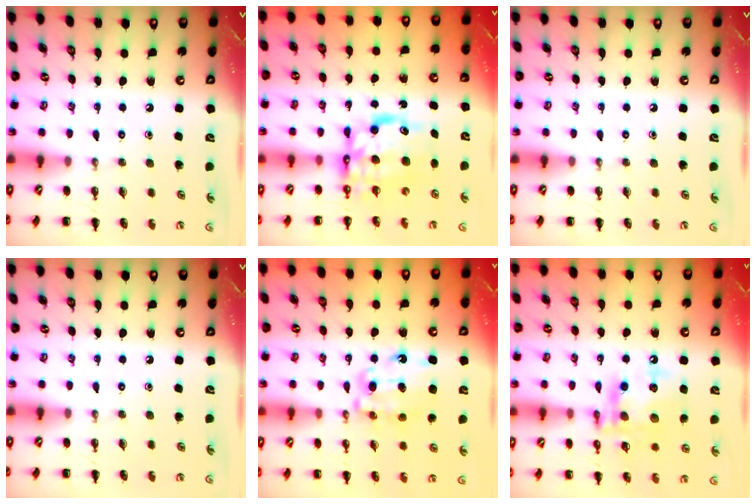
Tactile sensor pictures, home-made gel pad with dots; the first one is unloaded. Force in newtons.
{"total": 7.6, "press": 7.3, "slide": 1.8}
{"total": 0.0}
{"total": 0.0}
{"total": 9.7, "press": 9.7, "slide": 0.7}
{"total": 14.7, "press": 14.5, "slide": 2.5}